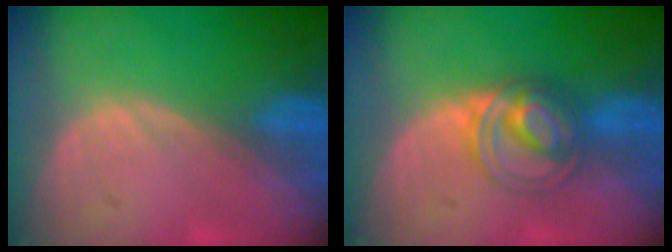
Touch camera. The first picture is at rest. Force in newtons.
{"total": 5.8, "press": 5.6, "slide": 1.6}